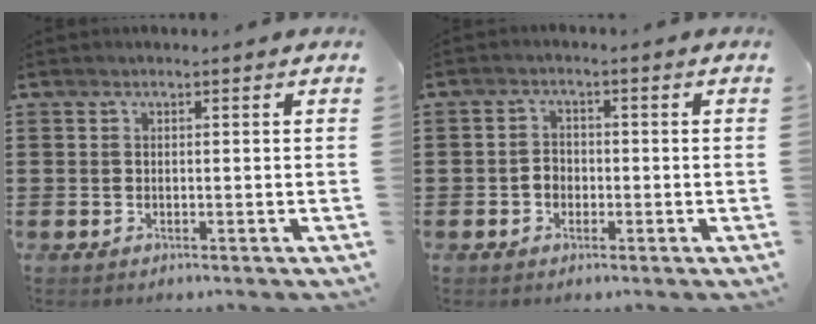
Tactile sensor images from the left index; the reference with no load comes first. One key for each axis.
{"total": 2.2, "fx": -0.6, "fy": 1.7, "fz": 1.1, "tx": -0.025, "ty": 0.003, "tz": -0.014}